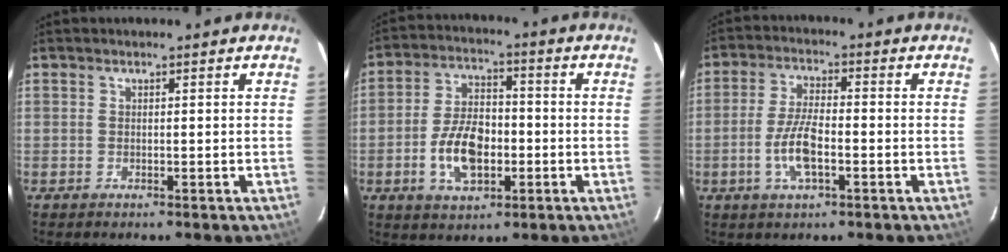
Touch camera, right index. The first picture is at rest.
{"total": 10.8, "force": [-3.0, 6.1, 8.4], "torque": [-0.167, 0.010, -0.046]}
{"total": 7.7, "force": [-2.5, 2.5, 6.8], "torque": [-0.142, 0.001, -0.049]}